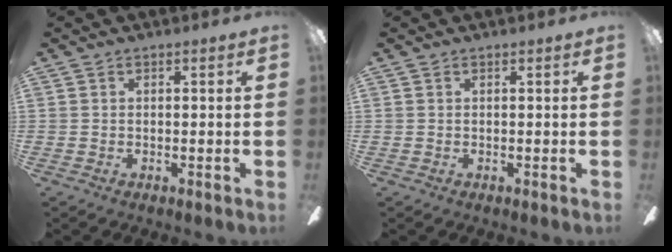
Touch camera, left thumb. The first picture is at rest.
{"total": 0.0}